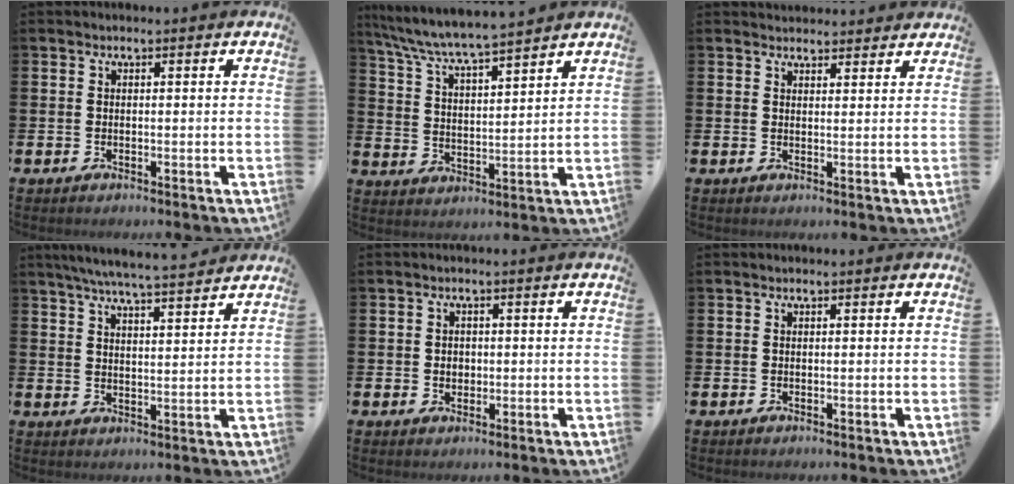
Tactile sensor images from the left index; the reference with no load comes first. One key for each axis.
{"total": 6.5, "fx": 6.3, "fy": 0.0, "fz": 1.7, "tx": -0.061, "ty": -0.041, "tz": 0.108}
{"total": 2.6, "fx": 2.5, "fy": 0.7, "fz": -0.1, "tx": 0.008, "ty": -0.013, "tz": 0.044}
{"total": 6.0, "fx": 5.7, "fy": -0.3, "fz": 1.7, "tx": -0.045, "ty": -0.032, "tz": 0.099}
{"total": 1.5, "fx": 0.1, "fy": 1.3, "fz": 0.7, "tx": 0.008, "ty": 0.000, "tz": -0.005}
{"total": 0.0}